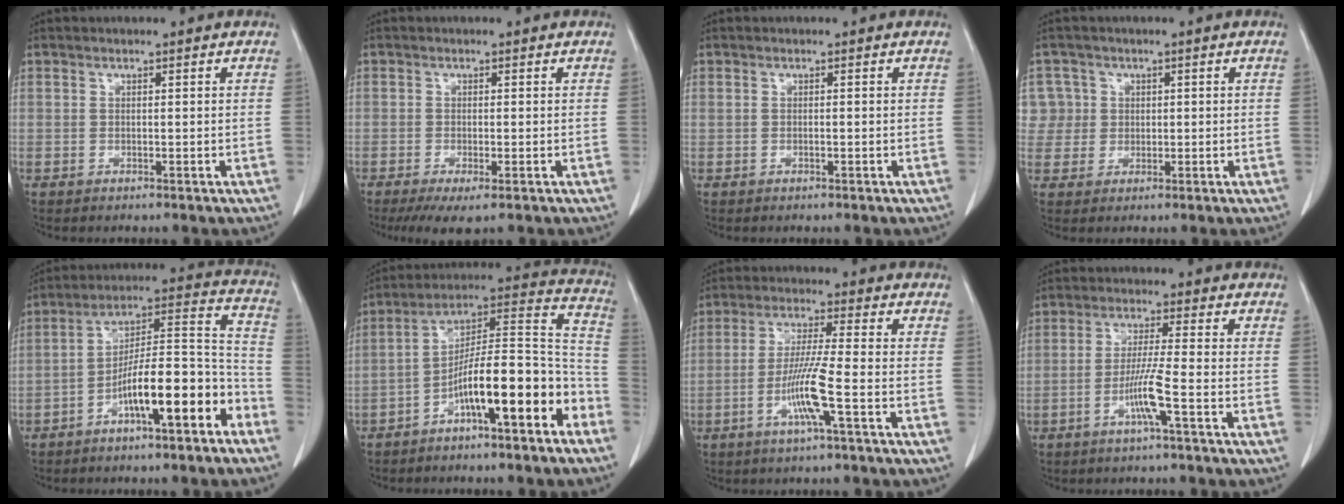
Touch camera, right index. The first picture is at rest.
{"total": 3.8, "force": [-2.1, 0.9, 3.1], "torque": [-0.048, -0.012, -0.029]}
{"total": 0.0}
{"total": 5.1, "force": [1.4, 4.9, -0.2], "torque": [0.022, 0.016, 0.030]}
{"total": 14.1, "force": [-7.3, 2.6, 11.8], "torque": [-0.182, 0.033, -0.115]}
{"total": 15.5, "force": [-7.8, 2.7, 13.1], "torque": [-0.202, 0.045, -0.122]}
{"total": 7.8, "force": [-2.8, -0.7, 7.2], "torque": [-0.143, -0.009, -0.057]}
{"total": 5.5, "force": [-2.2, -0.9, 4.9], "torque": [-0.097, -0.006, -0.047]}